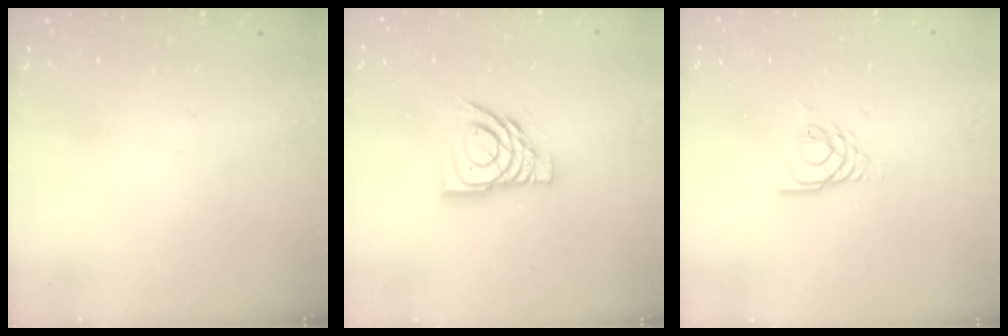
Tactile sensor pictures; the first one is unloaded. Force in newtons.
{"total": 12.9, "press": 12.8, "slide": 1.6}
{"total": 3.3, "press": 3.2, "slide": 0.4}